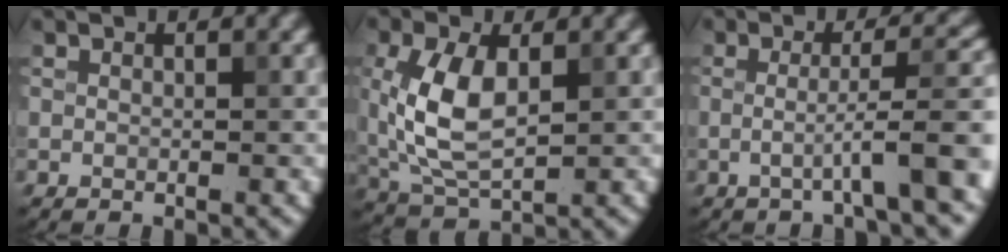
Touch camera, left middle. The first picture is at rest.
{"total": 6.6, "force": [0.7, 3.6, 5.5], "torque": [-0.131, 0.003, 0.019]}
{"total": 5.6, "force": [-1.4, 0.7, 5.4], "torque": [-0.080, 0.015, -0.033]}